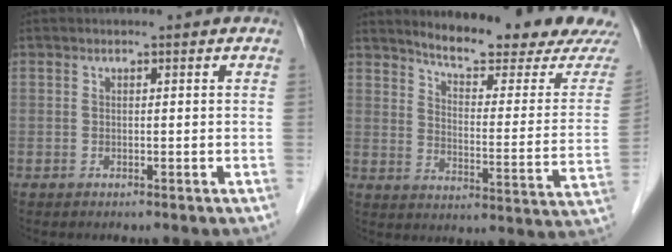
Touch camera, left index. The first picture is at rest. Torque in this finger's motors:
{"motor_torque": [0.05, -0.34, 0.35, 0.06]}